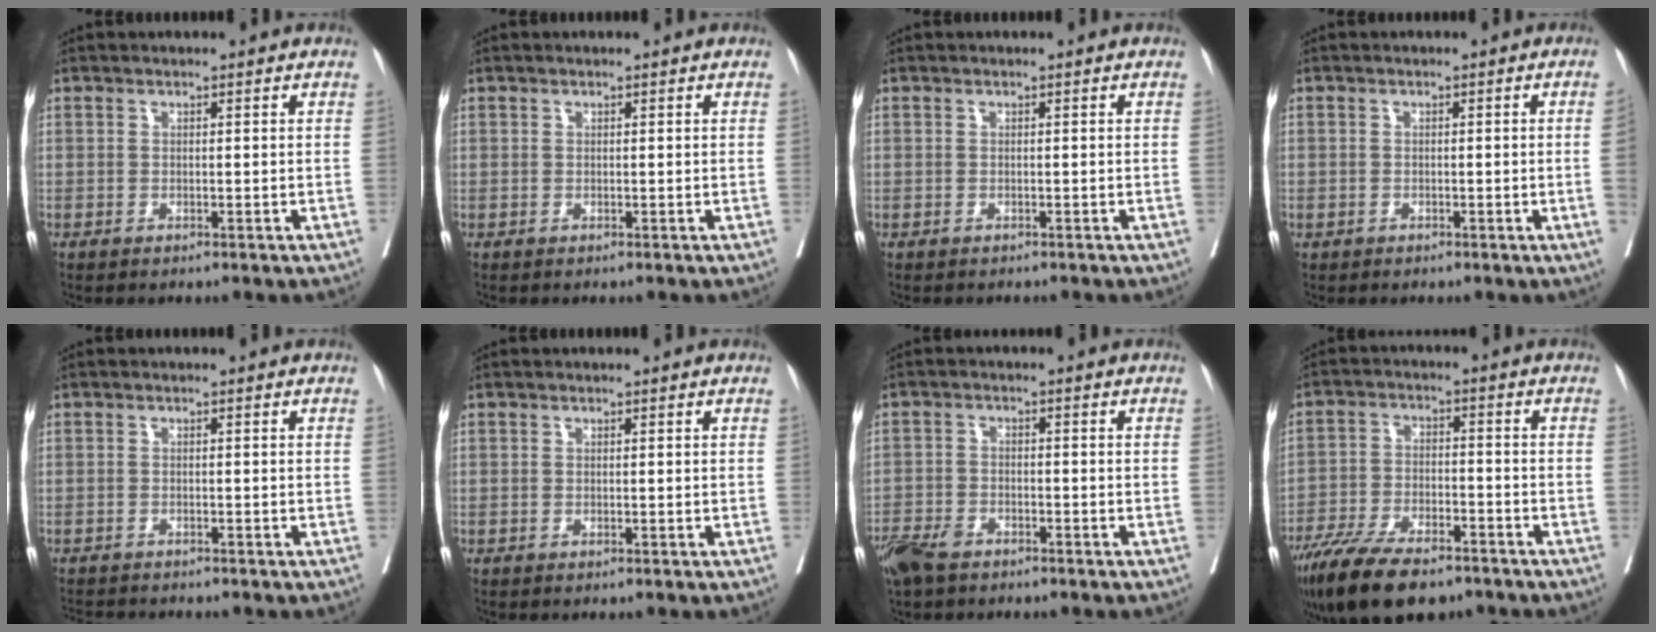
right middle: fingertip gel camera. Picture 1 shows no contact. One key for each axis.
{"total": 0.0}
{"total": 1.2, "fx": -1.0, "fy": 0.5, "fz": 0.2, "tx": -0.011, "ty": 0.000, "tz": -0.016}
{"total": 1.0, "fx": -0.3, "fy": 0.1, "fz": 0.9, "tx": -0.017, "ty": 0.006, "tz": -0.006}
{"total": 3.9, "fx": -3.7, "fy": 0.4, "fz": 0.8, "tx": -0.011, "ty": -0.011, "tz": -0.060}
{"total": 0.0}
{"total": 6.8, "fx": -5.3, "fy": 2.8, "fz": 3.3, "tx": -0.065, "ty": -0.009, "tz": -0.098}
{"total": 14.4, "fx": -10.9, "fy": 4.9, "fz": 8.1, "tx": -0.148, "ty": -0.023, "tz": -0.185}